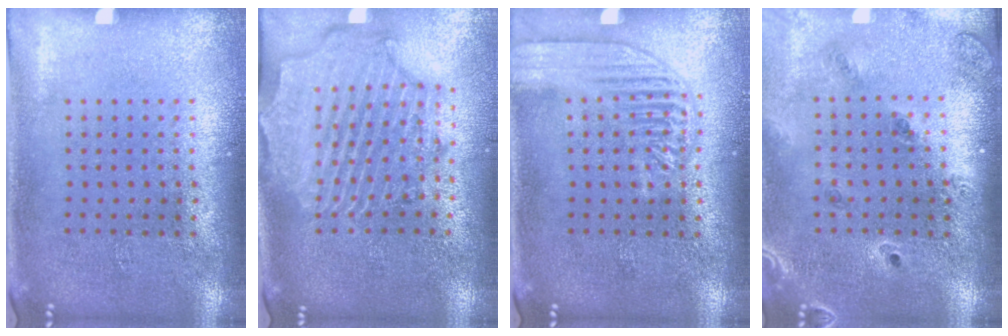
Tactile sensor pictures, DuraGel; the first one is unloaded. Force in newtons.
{"total": 2.6, "press": 2.3, "slide": 1.1}
{"total": 2.8, "press": 2.8, "slide": 0.4}
{"total": 1.4, "press": 1.3, "slide": 0.3}